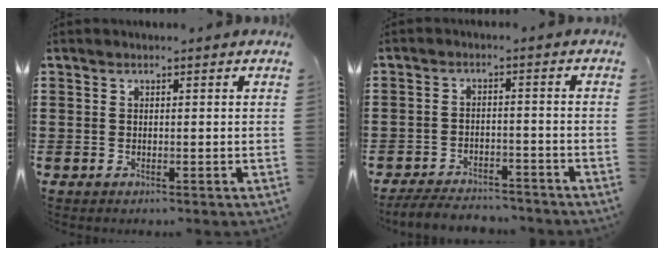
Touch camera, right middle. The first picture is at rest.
{"total": 4.1, "force": [-4.0, 0.7, 0.5], "torque": [-0.018, 0.003, -0.087]}